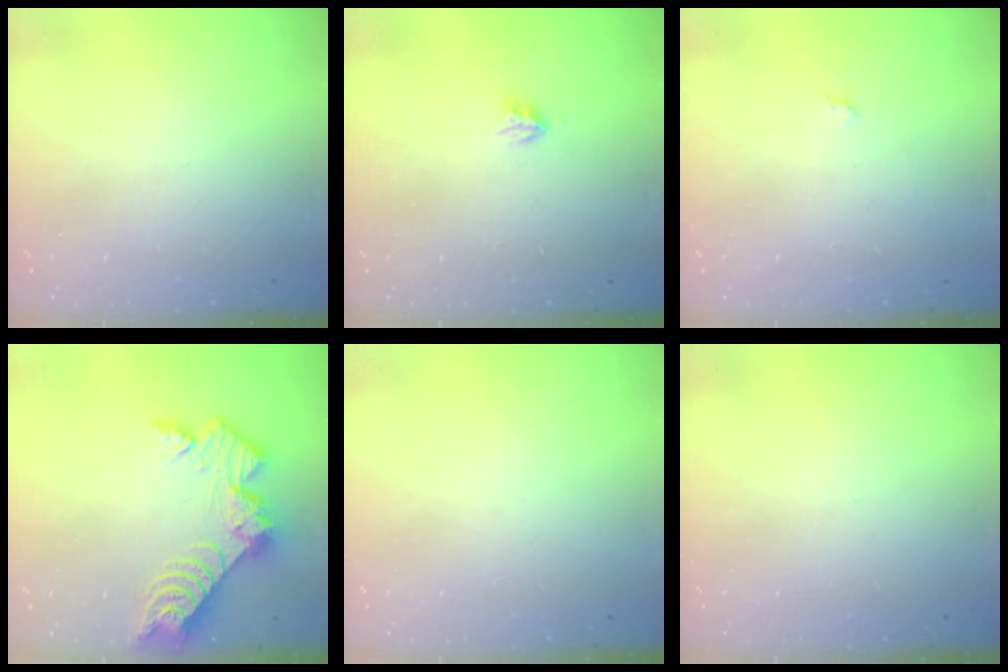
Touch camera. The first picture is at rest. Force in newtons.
{"total": 2.9, "press": 2.9, "slide": 0.5}
{"total": 3.9, "press": 3.9, "slide": 0.4}
{"total": 11.3, "press": 11.3, "slide": 0.8}
{"total": 0.0}
{"total": 0.0}